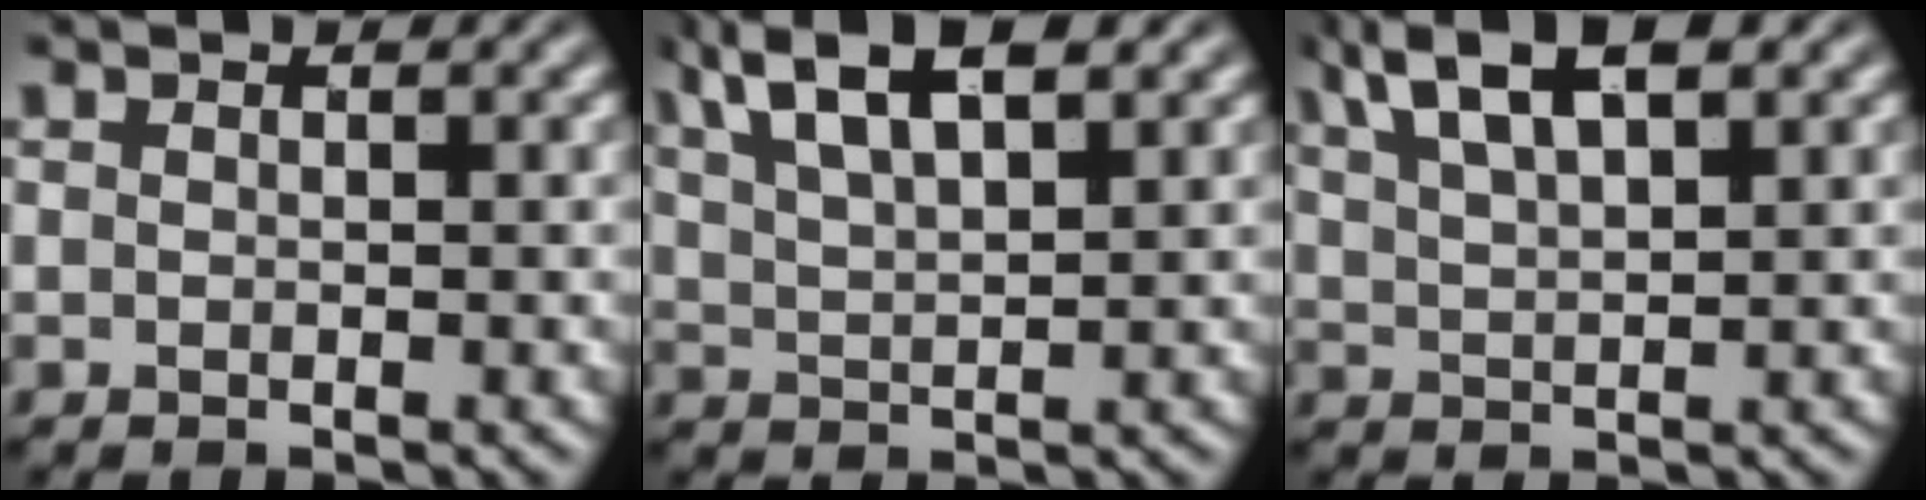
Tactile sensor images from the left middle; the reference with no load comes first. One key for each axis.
{"total": 7.6, "fx": 4.9, "fy": 2.6, "fz": 5.2, "tx": -0.096, "ty": 0.027, "tz": 0.074}
{"total": 6.7, "fx": 4.3, "fy": 2.3, "fz": 4.7, "tx": -0.084, "ty": 0.022, "tz": 0.070}